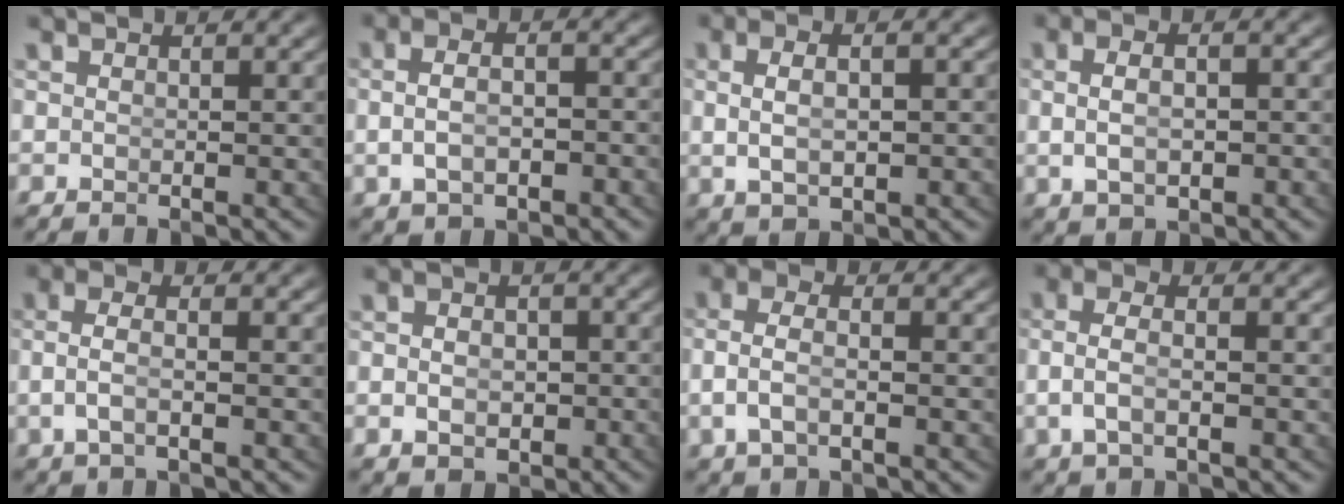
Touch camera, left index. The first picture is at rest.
{"total": 3.2, "force": [-1.0, 1.7, 2.6], "torque": [-0.043, -0.007, -0.007]}
{"total": 3.6, "force": [0.0, 1.7, 3.2], "torque": [-0.059, -0.004, 0.012]}
{"total": 3.0, "force": [-0.4, 1.4, 2.6], "torque": [-0.047, -0.005, 0.004]}
{"total": 3.0, "force": [-0.6, 1.2, 2.7], "torque": [-0.061, -0.011, -0.005]}
{"total": 2.5, "force": [-1.1, 1.6, 1.6], "torque": [-0.021, -0.013, -0.010]}
{"total": 3.3, "force": [-0.8, 1.9, 2.6], "torque": [-0.067, -0.015, -0.004]}
{"total": 3.3, "force": [-0.6, 1.6, 2.7], "torque": [-0.066, -0.012, -0.004]}